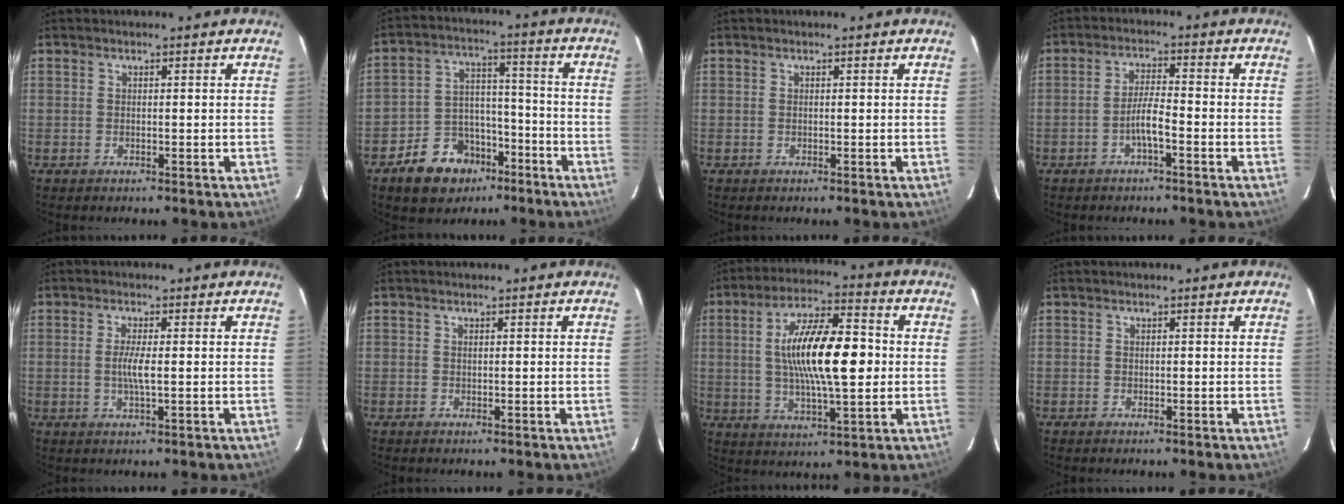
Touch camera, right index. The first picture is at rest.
{"total": 11.8, "force": [-7.4, 8.3, 4.0], "torque": [-0.092, 0.035, -0.104]}
{"total": 0.0}
{"total": 3.9, "force": [-2.2, 0.3, 3.3], "torque": [-0.069, 0.005, -0.040]}
{"total": 3.2, "force": [-0.1, 0.2, 3.2], "torque": [-0.062, -0.004, -0.004]}
{"total": 0.0}
{"total": 16.1, "force": [0.7, 4.7, 15.4], "torque": [-0.272, 0.013, 0.013]}
{"total": 0.0}